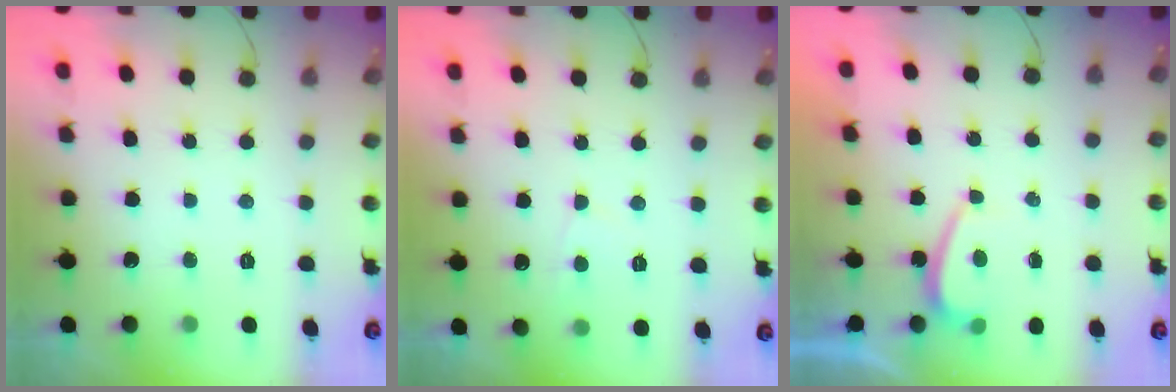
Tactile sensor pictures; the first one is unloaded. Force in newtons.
{"total": 3.6, "press": 3.6, "slide": 0.3}
{"total": 0.6, "press": 0.3, "slide": 0.5}